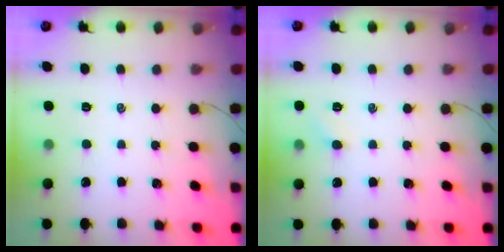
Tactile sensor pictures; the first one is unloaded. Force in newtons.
{"total": 2.5, "press": 2.4, "slide": 0.7}